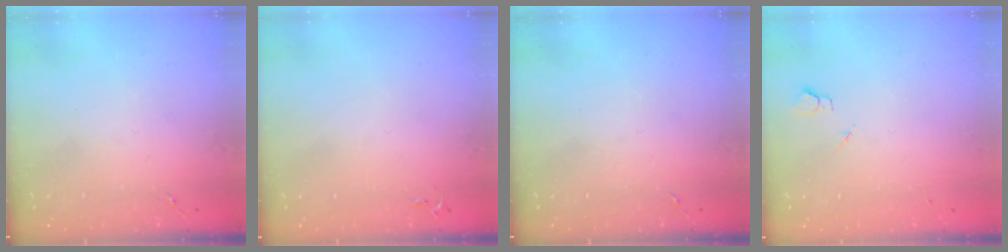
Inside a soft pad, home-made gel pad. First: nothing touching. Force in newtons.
{"total": 2.6, "press": 2.6, "slide": 0.4}
{"total": 0.0}
{"total": 2.7, "press": 2.6, "slide": 0.3}